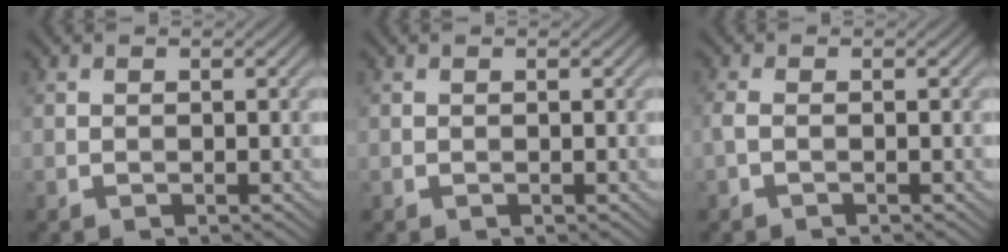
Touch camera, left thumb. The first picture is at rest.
{"total": 0.0}
{"total": 1.3, "force": [-0.5, 0.3, 1.2], "torque": [-0.031, 0.002, -0.016]}